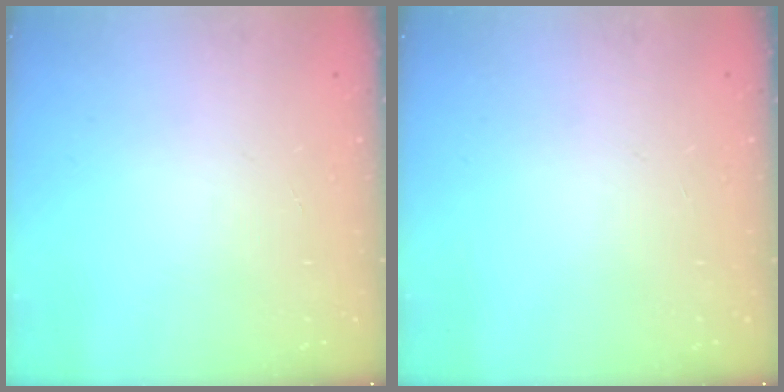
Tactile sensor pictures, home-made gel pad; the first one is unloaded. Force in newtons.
{"total": 0.0}